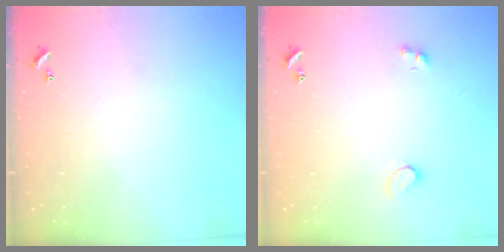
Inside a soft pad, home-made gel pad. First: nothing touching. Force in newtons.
{"total": 2.9, "press": 2.4, "slide": 1.6}